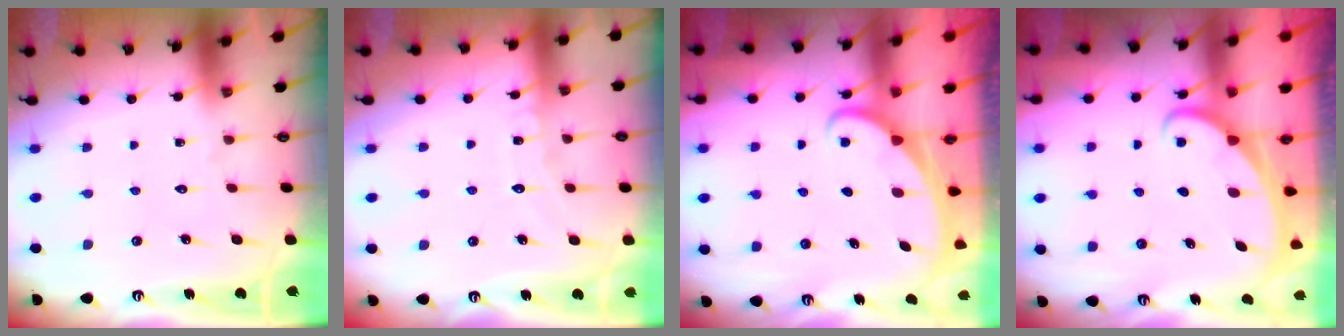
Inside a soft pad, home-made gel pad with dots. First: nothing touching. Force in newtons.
{"total": 6.0, "press": 6.0, "slide": 0.6}
{"total": 1.6, "press": 1.6, "slide": 0.0}
{"total": 1.6, "press": 1.6, "slide": 0.0}